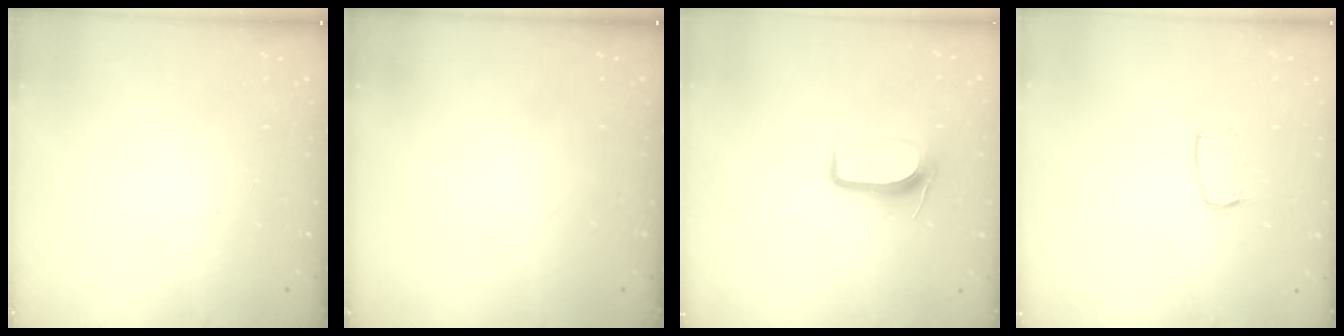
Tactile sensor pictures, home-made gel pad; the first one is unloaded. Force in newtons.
{"total": 0.0}
{"total": 8.0, "press": 8.0, "slide": 0.9}
{"total": 6.6, "press": 6.6, "slide": 0.4}